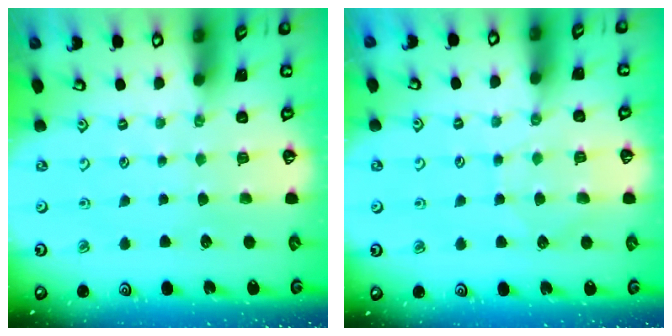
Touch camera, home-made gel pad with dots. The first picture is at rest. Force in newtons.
{"total": 5.4, "press": 5.4, "slide": 0.7}